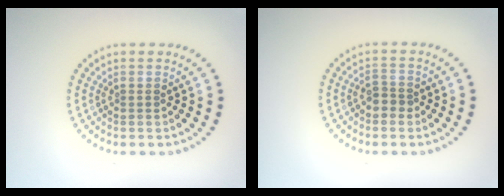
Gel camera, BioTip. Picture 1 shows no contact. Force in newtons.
{"total": 1.6, "press": 1.5, "slide": 0.6}